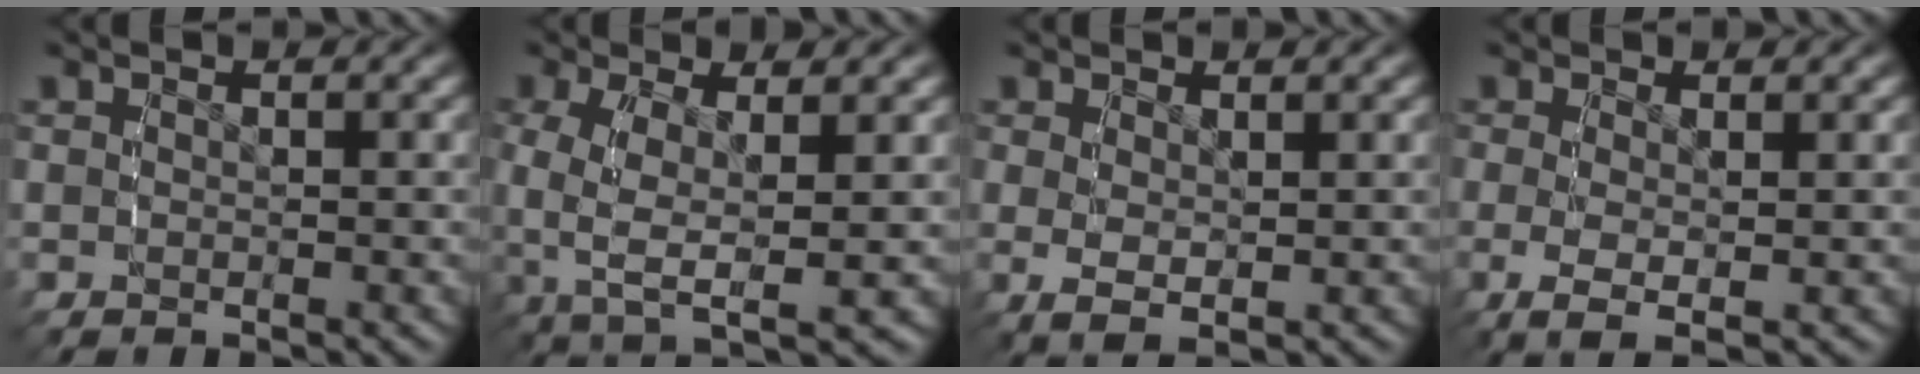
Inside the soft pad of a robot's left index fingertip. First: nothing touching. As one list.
[{"total": 7.2, "force": [-0.3, 4.7, 5.5], "torque": [-0.127, -0.021, -0.002]}, {"total": 2.4, "force": [0.3, 1.1, 2.1], "torque": [-0.042, -0.009, 0.012]}, {"total": 3.1, "force": [-0.7, 1.3, 2.8], "torque": [-0.064, -0.020, -0.002]}]